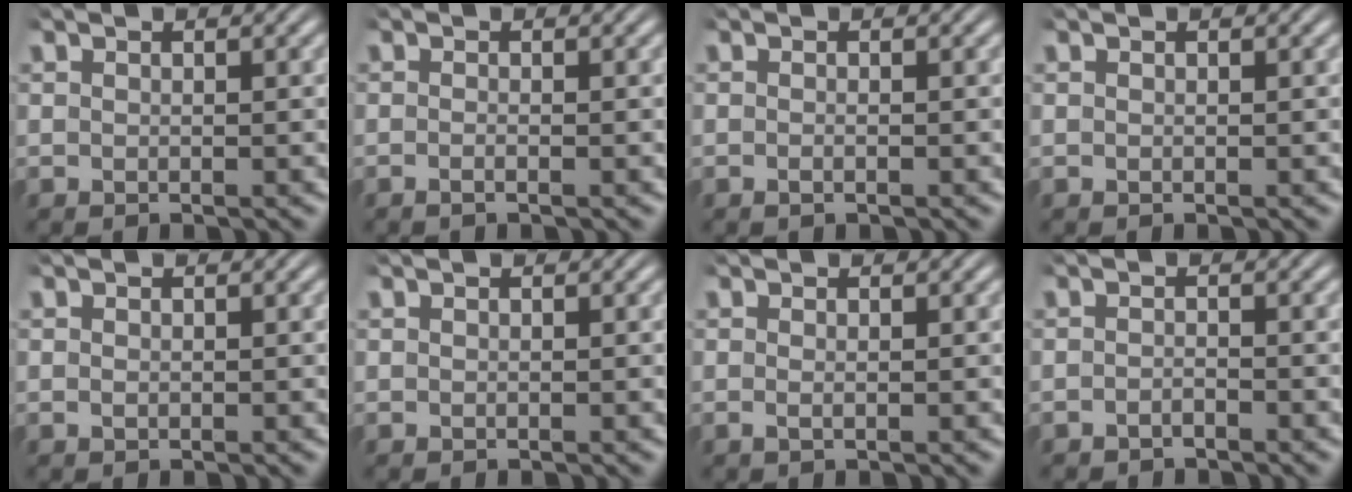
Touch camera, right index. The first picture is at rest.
{"total": 0.8, "force": [-0.7, 0.0, 0.5], "torque": [-0.013, 0.000, -0.015]}
{"total": 0.6, "force": [-0.5, 0.1, 0.3], "torque": [-0.009, 0.001, -0.011]}
{"total": 0.0}
{"total": 0.0}
{"total": 0.0}
{"total": 0.5, "force": [-0.3, -0.1, 0.5], "torque": [-0.013, -0.007, -0.003]}
{"total": 1.4, "force": [-1.4, 0.0, 0.0], "torque": [-0.003, -0.009, -0.022]}